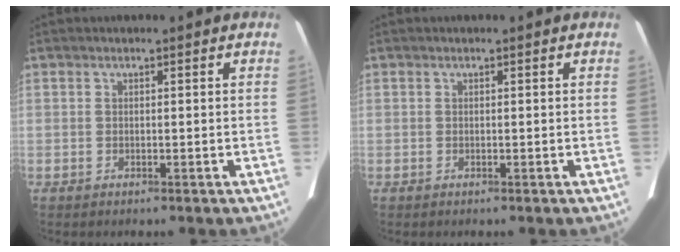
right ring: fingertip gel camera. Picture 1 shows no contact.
{"total": 0.0}